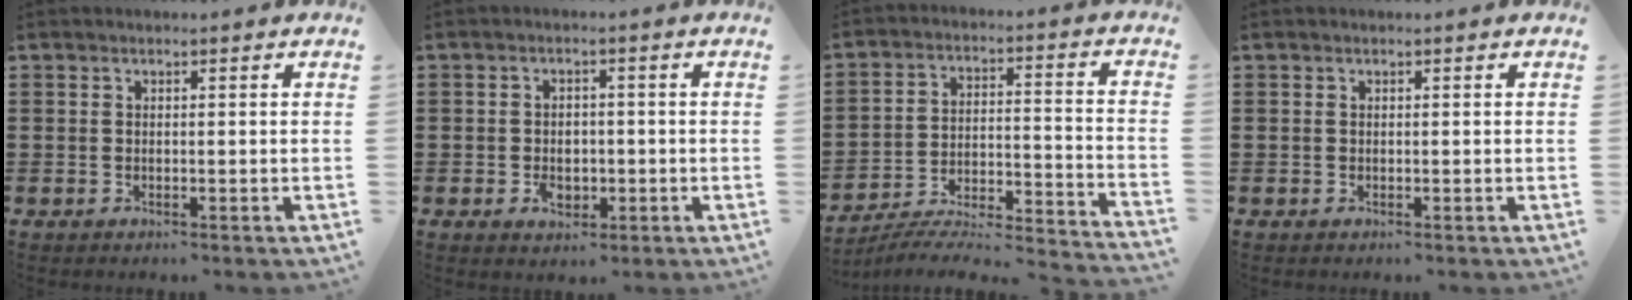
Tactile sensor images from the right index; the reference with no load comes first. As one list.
[{"total": 2.9, "force": [-0.9, 2.3, 1.6], "torque": [-0.027, 0.000, -0.019]}, {"total": 4.6, "force": [-4.2, 0.5, 1.8], "torque": [-0.033, -0.012, -0.087]}, {"total": 0.0}]